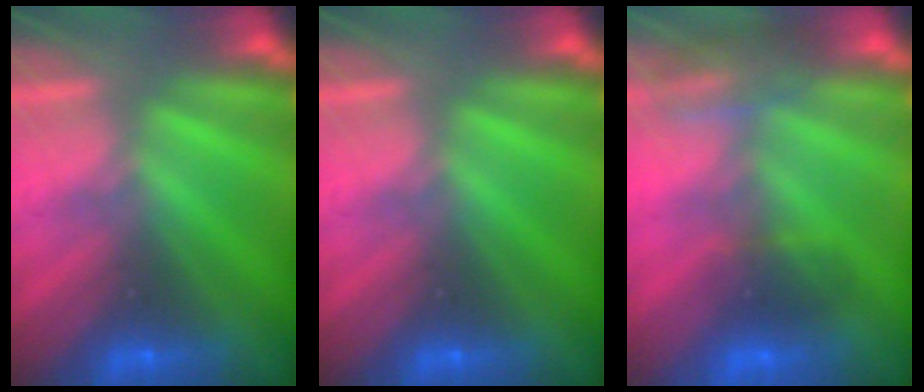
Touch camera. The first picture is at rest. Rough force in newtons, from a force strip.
{"total": 0.0}
{"total": 3.4}